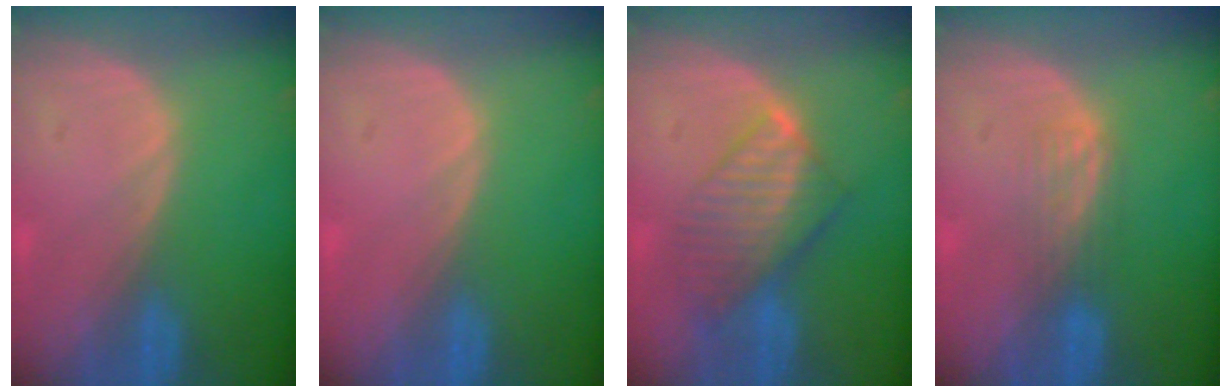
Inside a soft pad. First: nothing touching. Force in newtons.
{"total": 0.0}
{"total": 8.1, "press": 7.1, "slide": 4.0}
{"total": 2.6, "press": 2.6, "slide": 0.4}